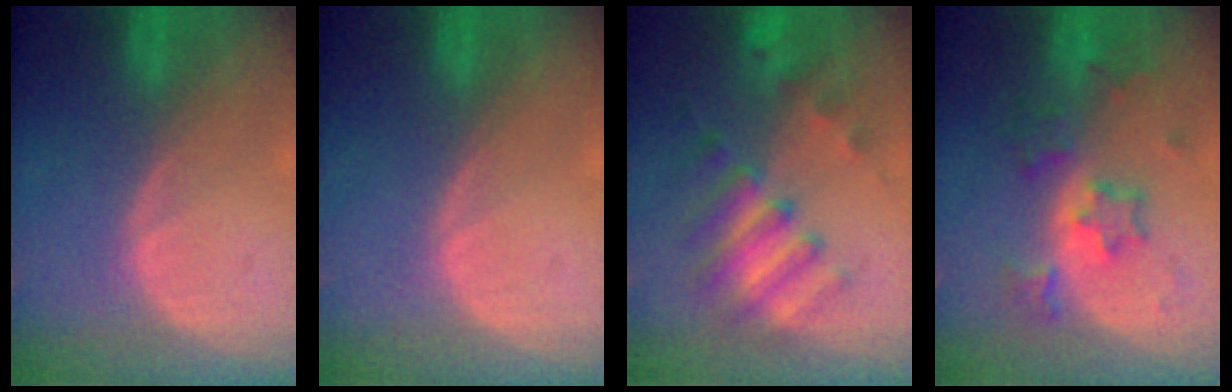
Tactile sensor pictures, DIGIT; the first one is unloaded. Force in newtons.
{"total": 0.0}
{"total": 7.4, "press": 7.3, "slide": 1.3}
{"total": 6.2, "press": 5.9, "slide": 1.7}